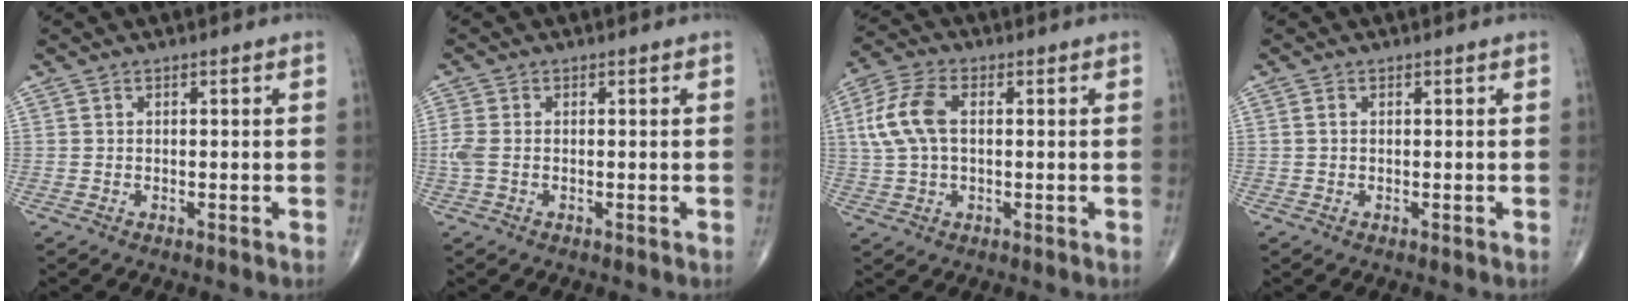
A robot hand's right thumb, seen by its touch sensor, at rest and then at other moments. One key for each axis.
{"total": 2.8, "fx": -0.4, "fy": 1.6, "fz": 2.2, "tx": -0.074, "ty": 0.000, "tz": -0.009}
{"total": 9.4, "fx": 1.3, "fy": 5.3, "fz": 7.6, "tx": -0.173, "ty": 0.018, "tz": 0.024}
{"total": 0.6, "fx": 0.1, "fy": 0.4, "fz": 0.5, "tx": -0.012, "ty": 0.002, "tz": 0.002}